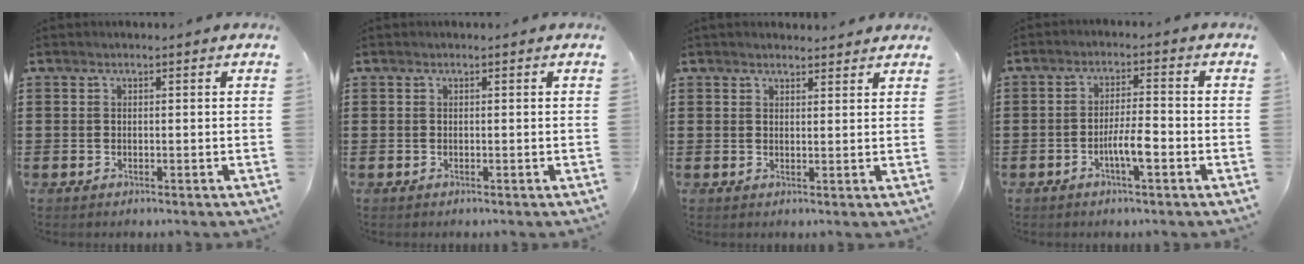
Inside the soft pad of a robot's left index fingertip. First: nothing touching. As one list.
[{"total": 0.0}, {"total": 1.7, "force": [1.7, 0.2, 0.1], "torque": [-0.006, 0.002, 0.032]}, {"total": 4.7, "force": [-1.9, 0.8, 4.2], "torque": [-0.086, 0.001, -0.040]}]